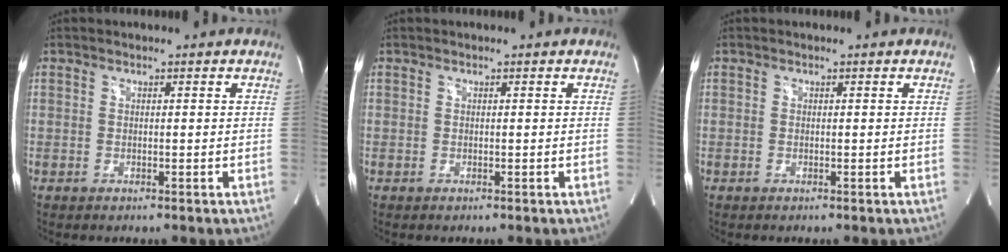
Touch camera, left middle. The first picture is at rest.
{"total": 0.0}
{"total": 0.0}